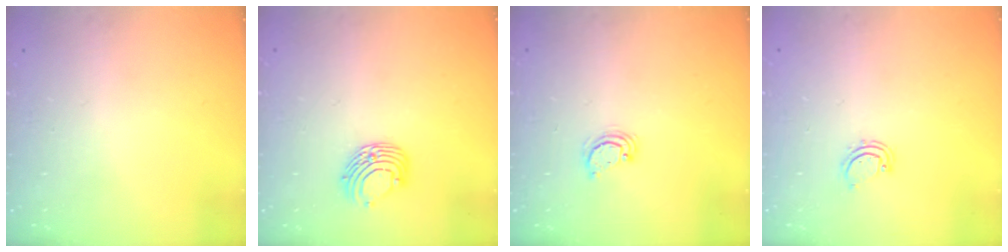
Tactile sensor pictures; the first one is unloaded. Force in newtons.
{"total": 8.2, "press": 8.2, "slide": 0.8}
{"total": 3.0, "press": 3.0, "slide": 0.2}
{"total": 2.9, "press": 2.9, "slide": 0.3}